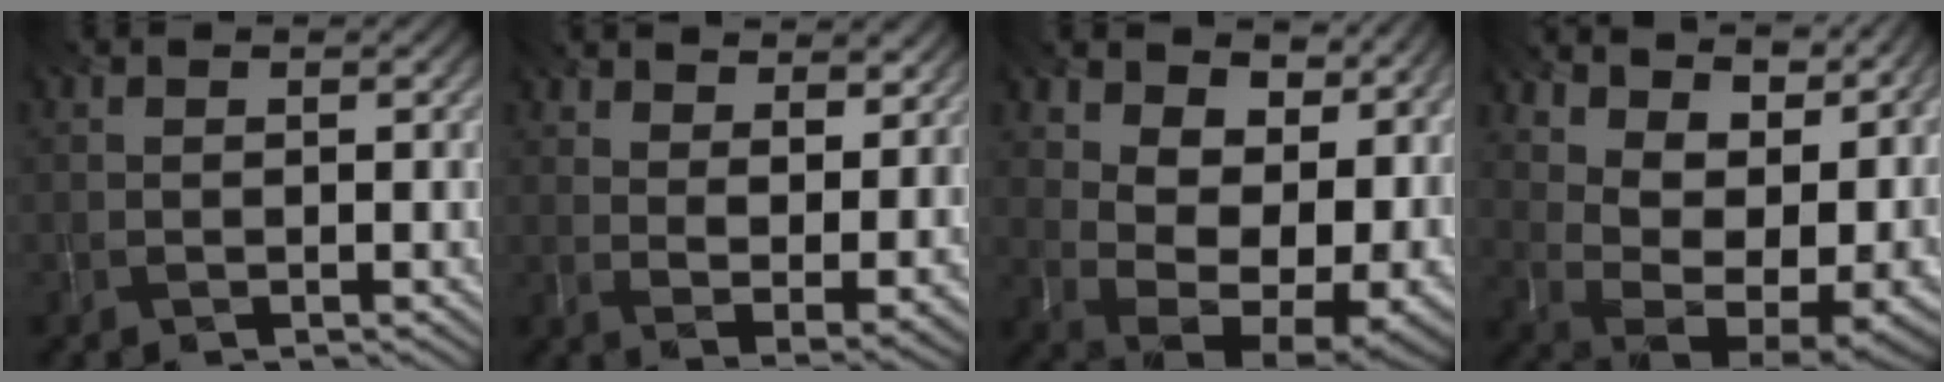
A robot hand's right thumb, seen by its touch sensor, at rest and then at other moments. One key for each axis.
{"total": 9.5, "fx": 6.8, "fy": 3.5, "fz": 5.6, "tx": -0.095, "ty": -0.007, "tz": 0.101}
{"total": 15.6, "fx": 4.5, "fy": 9.0, "fz": 12.0, "tx": -0.167, "ty": 0.014, "tz": 0.108}
{"total": 14.7, "fx": 7.0, "fy": 6.8, "fz": 11.0, "tx": -0.160, "ty": 0.026, "tz": 0.147}